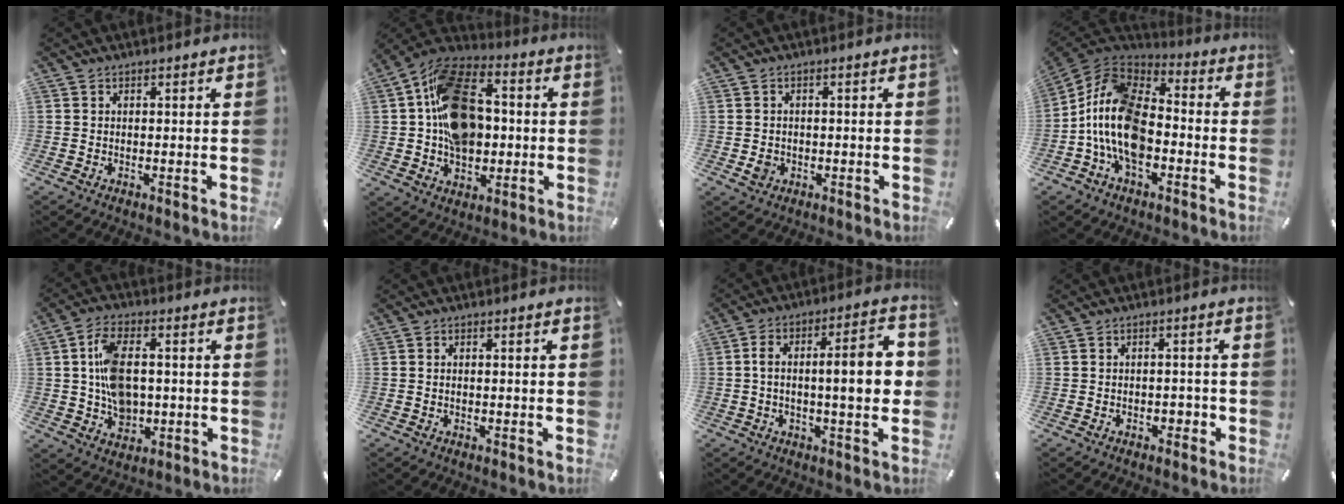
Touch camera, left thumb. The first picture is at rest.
{"total": 19.7, "force": [1.1, 14.4, 13.4], "torque": [-0.226, 0.019, 0.024]}
{"total": 2.7, "force": [-0.6, 2.2, 1.4], "torque": [-0.031, 0.000, -0.013]}
{"total": 17.2, "force": [-5.4, 11.0, 12.1], "torque": [-0.263, 0.023, -0.103]}
{"total": 10.6, "force": [0.6, 7.3, 7.6], "torque": [-0.138, 0.007, 0.011]}
{"total": 0.9, "force": [-0.1, 0.4, 0.8], "torque": [-0.015, 0.002, -0.003]}
{"total": 12.9, "force": [-0.2, 4.1, 12.3], "torque": [-0.179, 0.003, -0.011]}
{"total": 2.1, "force": [-1.3, 1.5, 0.8], "torque": [-0.015, 0.005, -0.026]}